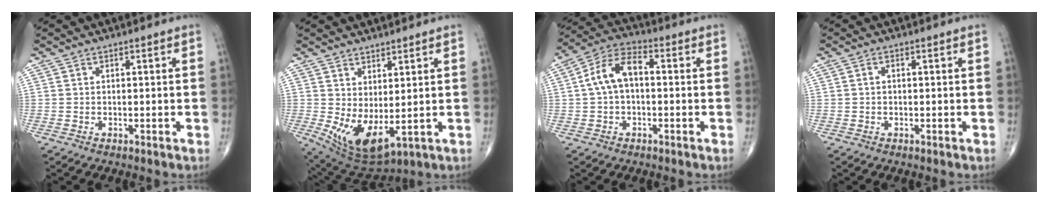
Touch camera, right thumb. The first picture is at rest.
{"total": 10.3, "force": [-0.2, 4.4, 9.3], "torque": [-0.158, -0.021, 0.019]}
{"total": 8.9, "force": [0.4, 5.1, 7.3], "torque": [-0.137, 0.031, -0.003]}
{"total": 0.7, "force": [-0.1, 0.4, 0.5], "torque": [-0.006, 0.002, -0.003]}